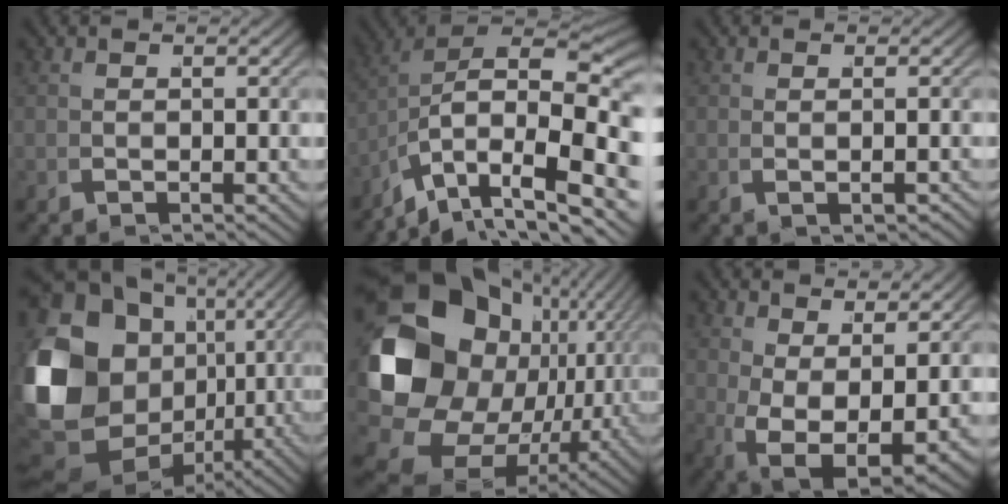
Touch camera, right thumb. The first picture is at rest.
{"total": 13.9, "force": [-1.3, 8.2, 11.2], "torque": [-0.169, -0.038, -0.009]}
{"total": 0.8, "force": [0.1, 0.3, 0.8], "torque": [-0.019, 0.008, 0.004]}
{"total": 18.7, "force": [1.1, 13.7, 12.7], "torque": [-0.316, -0.056, 0.047]}
{"total": 22.0, "force": [0.0, 16.0, 15.2], "torque": [-0.314, -0.059, 0.022]}
{"total": 8.7, "force": [-0.6, 5.7, 6.6], "torque": [-0.138, -0.054, 0.019]}